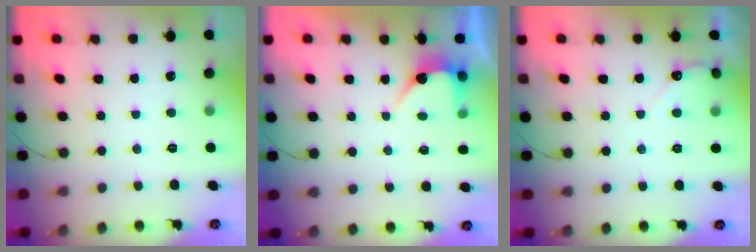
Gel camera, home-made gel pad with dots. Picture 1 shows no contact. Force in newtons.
{"total": 4.7, "press": 4.7, "slide": 0.2}
{"total": 3.7, "press": 3.7, "slide": 0.3}